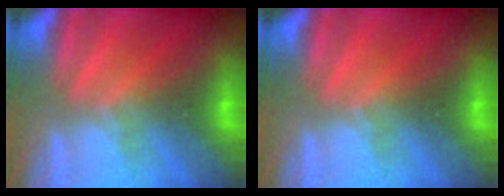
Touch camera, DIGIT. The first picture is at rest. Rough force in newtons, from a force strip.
{"total": 0.0}